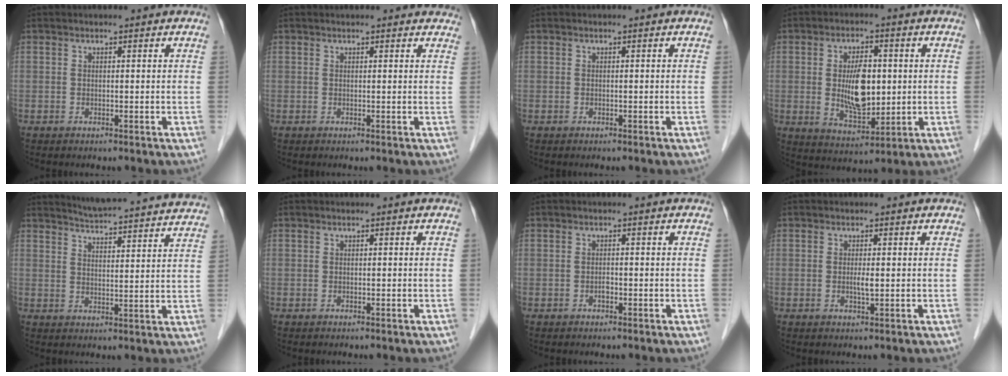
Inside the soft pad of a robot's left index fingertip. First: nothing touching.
{"total": 4.0, "force": [3.6, 1.3, 1.0], "torque": [-0.001, 0.011, 0.031]}
{"total": 0.0}
{"total": 8.7, "force": [0.2, 3.9, 7.8], "torque": [-0.148, -0.002, 0.013]}
{"total": 20.2, "force": [19.3, 1.1, 5.9], "torque": [-0.087, -0.029, 0.239]}
{"total": 0.0}
{"total": 1.0, "force": [-0.7, 0.4, 0.5], "torque": [-0.010, -0.001, -0.011]}
{"total": 1.5, "force": [-0.3, 0.3, 1.4], "torque": [-0.028, -0.004, -0.005]}